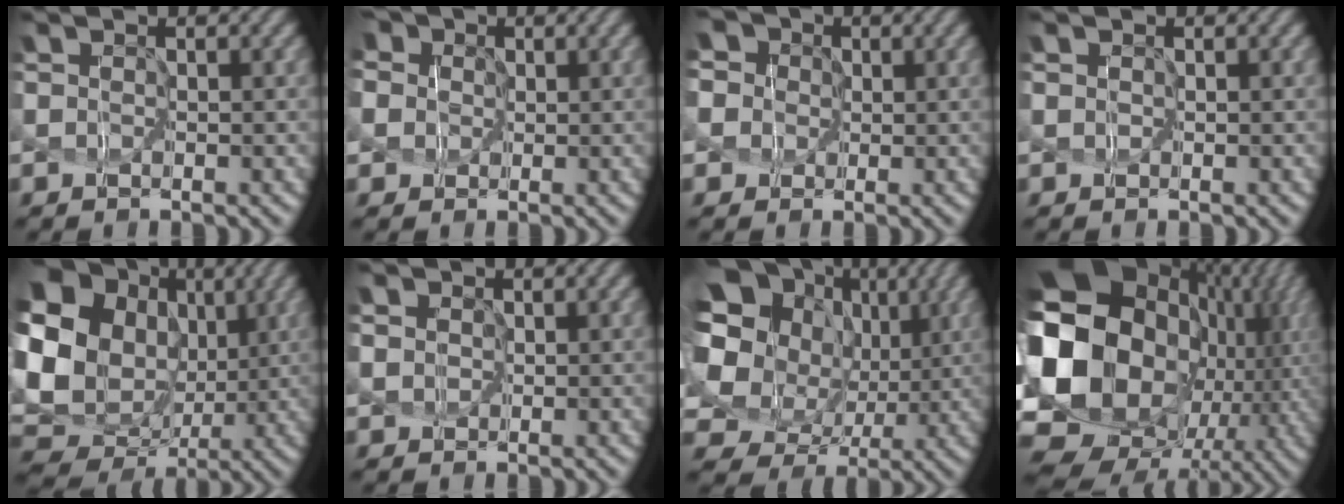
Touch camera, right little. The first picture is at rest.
{"total": 8.6, "force": [2.7, 7.1, 4.1], "torque": [-0.101, 0.036, 0.011]}
{"total": 5.9, "force": [0.8, 5.4, 2.3], "torque": [-0.077, 0.029, -0.022]}
{"total": 0.9, "force": [0.4, 0.7, 0.4], "torque": [-0.001, 0.008, -0.007]}
{"total": 17.4, "force": [3.3, 14.6, 8.8], "torque": [-0.225, -0.003, 0.071]}
{"total": 5.4, "force": [2.3, 4.4, 2.3], "torque": [-0.059, 0.027, 0.014]}
{"total": 15.2, "force": [3.2, 11.9, 8.9], "torque": [-0.217, -0.001, 0.070]}
{"total": 20.4, "force": [-0.4, 16.1, 12.5], "torque": [-0.289, -0.021, 0.000]}